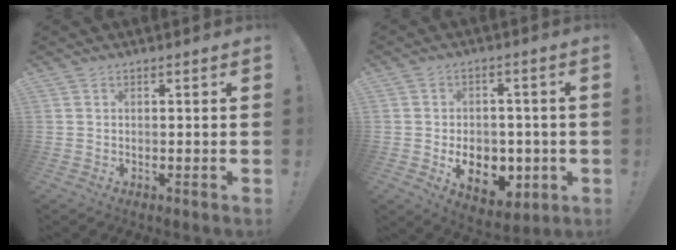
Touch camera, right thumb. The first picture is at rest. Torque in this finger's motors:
{"motor_torque": [1.34, 1.93, 0.76, -0.82, 0.05]}